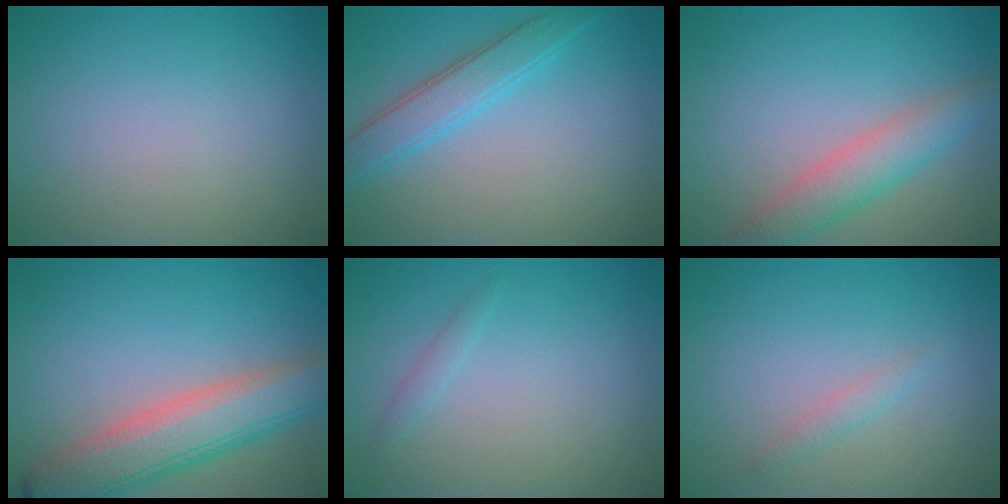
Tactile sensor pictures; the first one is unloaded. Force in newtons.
{"total": 3.3, "press": 3.3, "slide": 0.2}
{"total": 4.1, "press": 4.1, "slide": 0.2}
{"total": 6.8, "press": 6.7, "slide": 0.5}
{"total": 0.8, "press": 0.8, "slide": 0.0}
{"total": 1.1, "press": 1.1, "slide": 0.2}